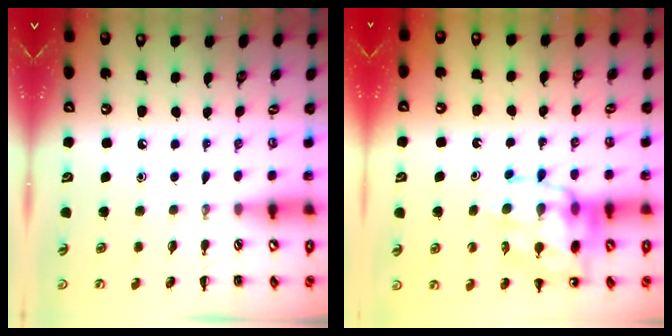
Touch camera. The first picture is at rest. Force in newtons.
{"total": 19.8, "press": 19.4, "slide": 4.1}